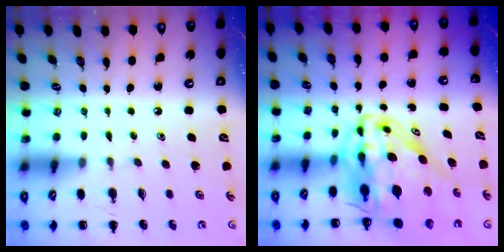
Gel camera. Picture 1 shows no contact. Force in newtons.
{"total": 15.5, "press": 14.8, "slide": 4.6}